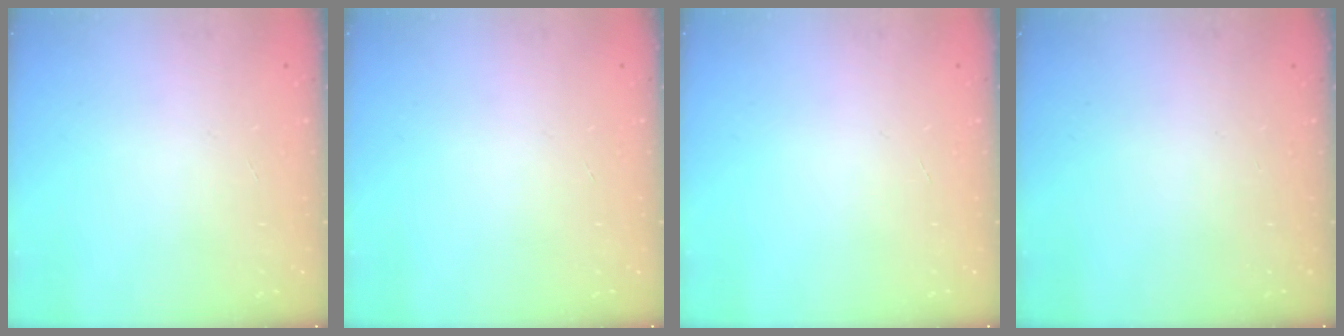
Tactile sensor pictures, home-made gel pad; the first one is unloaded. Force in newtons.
{"total": 0.0}
{"total": 0.0}
{"total": 0.0}